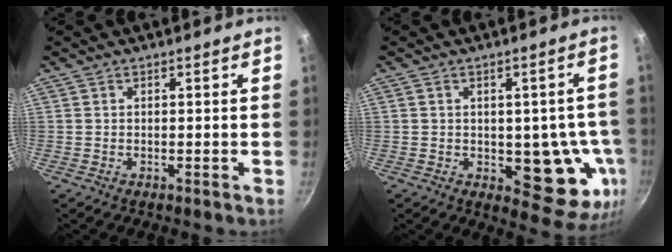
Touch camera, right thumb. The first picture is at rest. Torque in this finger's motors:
{"motor_torque": [1.30, 1.22, 1.07, -0.19, 0.18]}